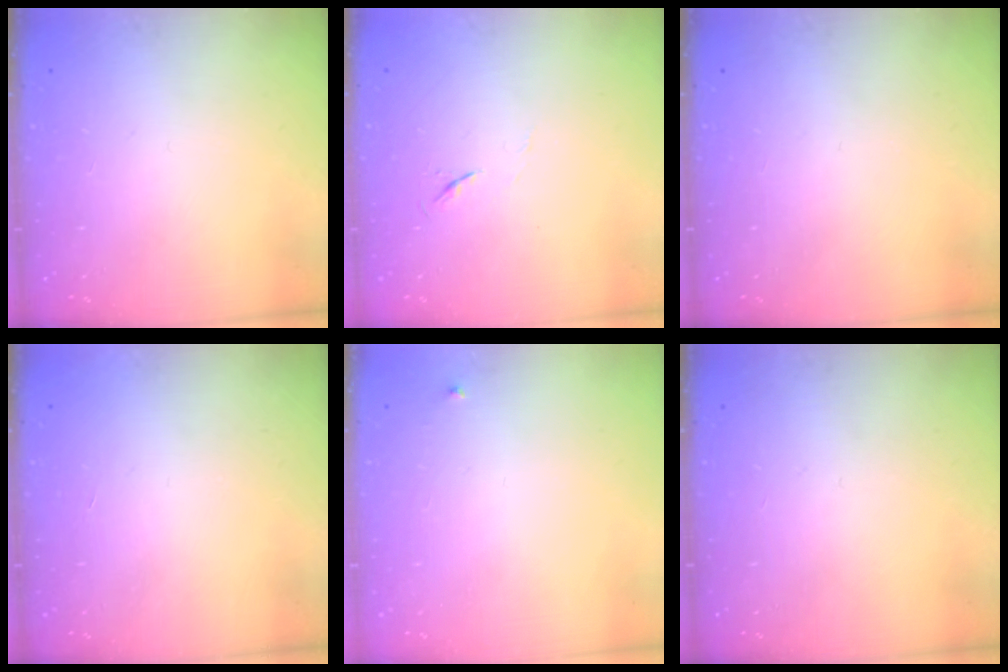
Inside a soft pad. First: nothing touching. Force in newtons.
{"total": 4.0, "press": 4.0, "slide": 0.6}
{"total": 0.0}
{"total": 1.5, "press": 1.5, "slide": 0.1}
{"total": 3.0, "press": 3.0, "slide": 0.4}
{"total": 0.0}